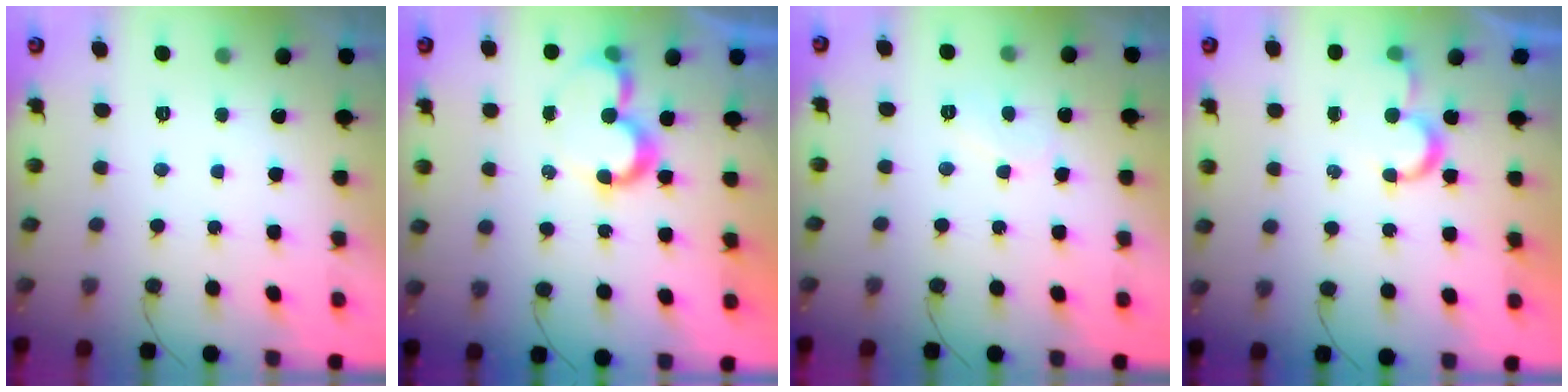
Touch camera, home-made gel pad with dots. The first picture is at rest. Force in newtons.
{"total": 7.7, "press": 7.7, "slide": 0.7}
{"total": 4.8, "press": 4.8, "slide": 0.5}
{"total": 4.3, "press": 4.3, "slide": 0.3}